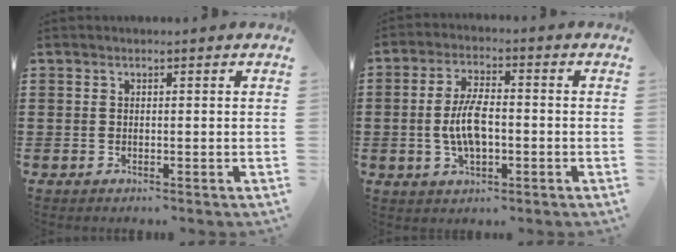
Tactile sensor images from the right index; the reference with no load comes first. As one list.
[{"total": 6.9, "force": [-0.9, 3.0, 6.2], "torque": [-0.137, -0.001, -0.023]}]